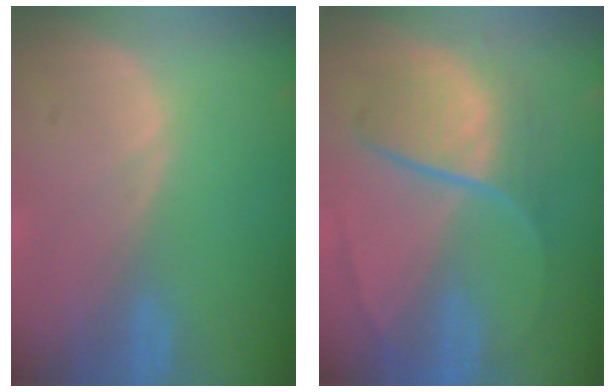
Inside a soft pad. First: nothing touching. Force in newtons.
{"total": 9.0, "press": 7.4, "slide": 5.1}